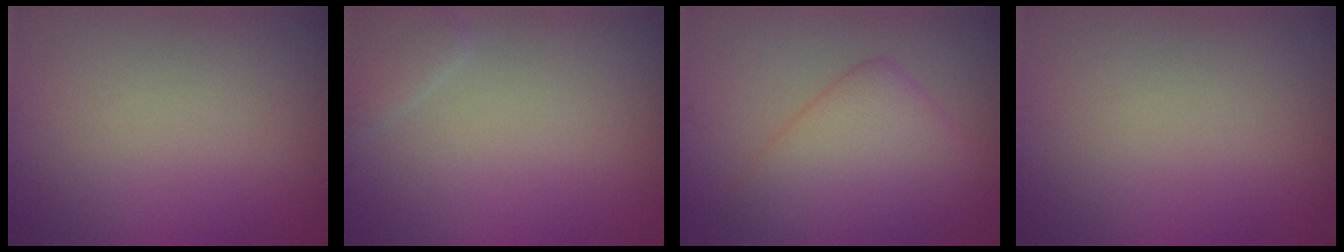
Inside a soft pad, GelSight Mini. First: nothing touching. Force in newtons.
{"total": 1.3, "press": 1.3, "slide": 0.2}
{"total": 5.6, "press": 5.6, "slide": 0.0}
{"total": 0.0}